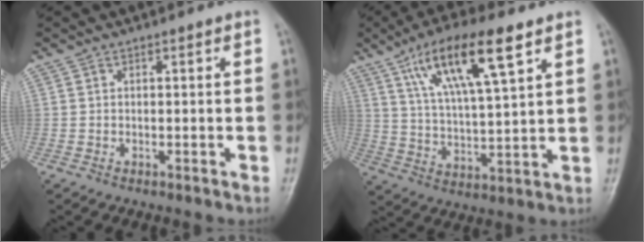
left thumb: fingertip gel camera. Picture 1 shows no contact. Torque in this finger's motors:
{"motor_torque": [1.76, 1.74, 1.84, -0.93, 0.33]}